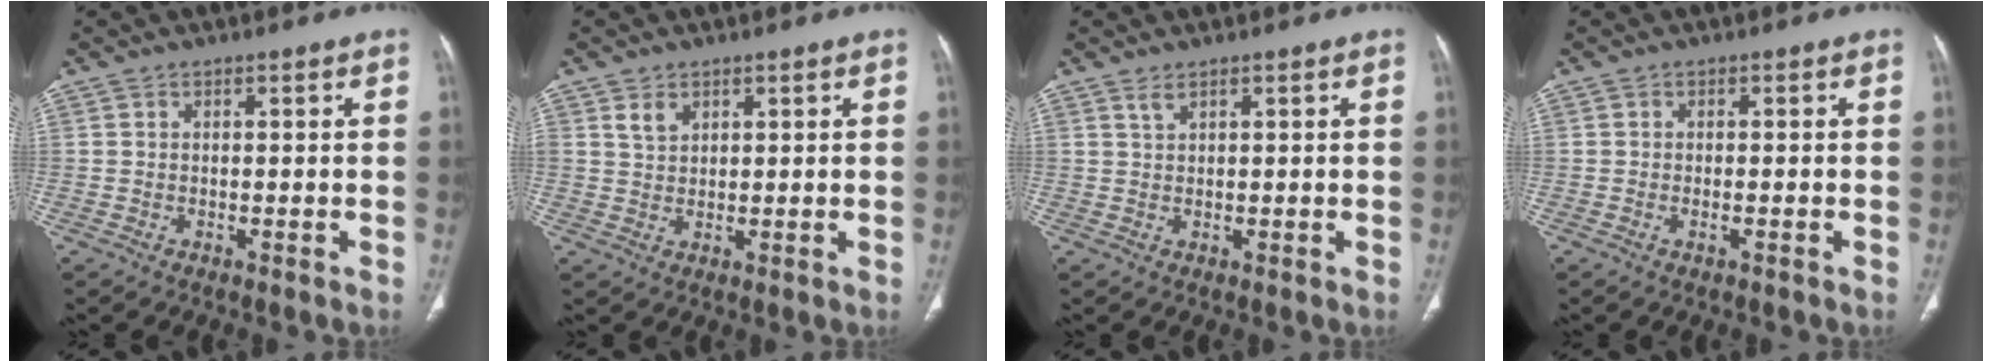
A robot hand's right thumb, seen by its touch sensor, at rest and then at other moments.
{"total": 3.0, "force": [1.8, 1.8, 1.5], "torque": [-0.021, -0.009, 0.040]}
{"total": 1.3, "force": [1.0, 0.3, 0.7], "torque": [-0.011, 0.001, 0.022]}
{"total": 1.2, "force": [-0.5, 0.3, 1.0], "torque": [-0.019, 0.003, -0.008]}